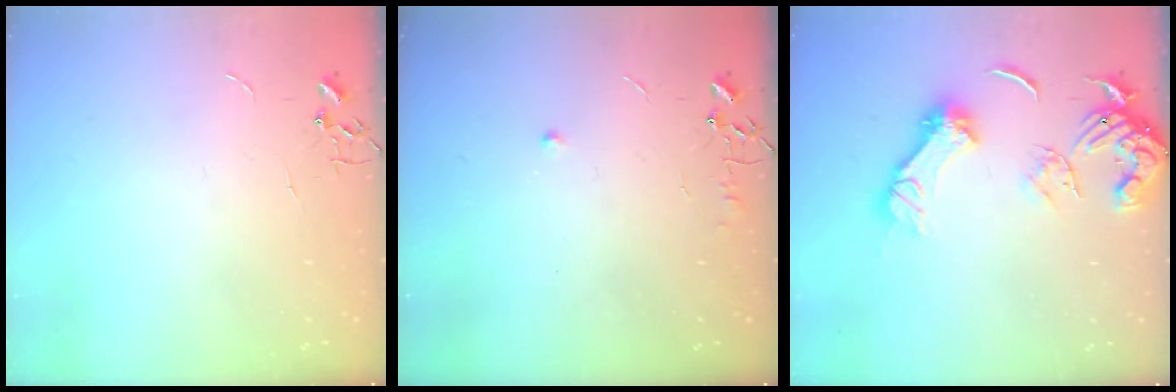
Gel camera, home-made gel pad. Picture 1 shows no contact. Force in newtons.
{"total": 5.8, "press": 5.8, "slide": 0.7}
{"total": 15.1, "press": 15.0, "slide": 1.6}